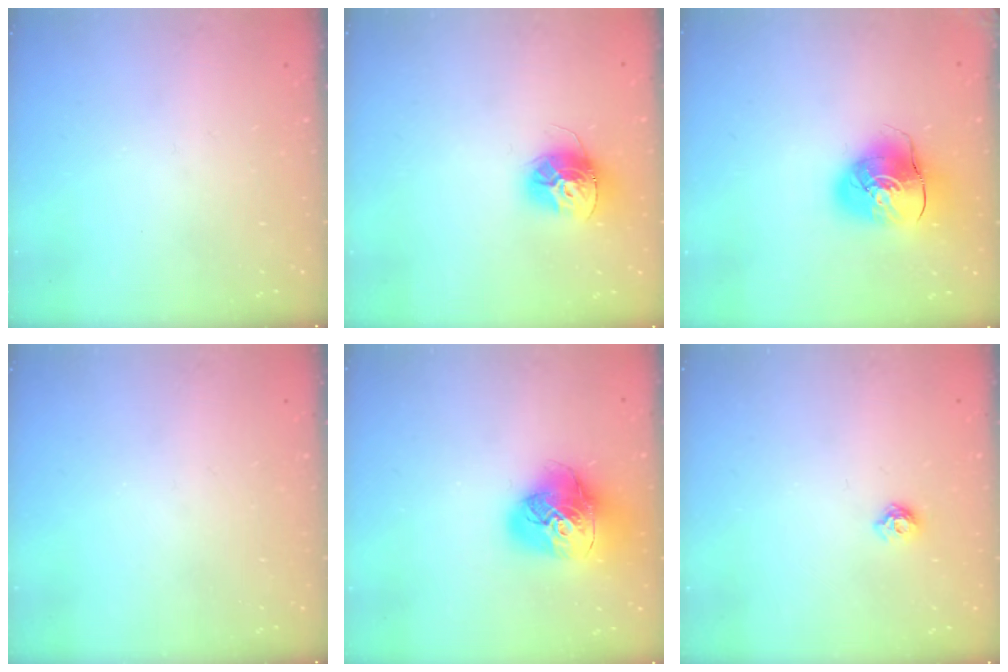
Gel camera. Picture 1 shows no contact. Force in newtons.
{"total": 12.7, "press": 12.7, "slide": 1.0}
{"total": 10.8, "press": 10.6, "slide": 1.6}
{"total": 0.0}
{"total": 18.2, "press": 18.0, "slide": 2.2}
{"total": 5.6, "press": 5.6, "slide": 0.9}